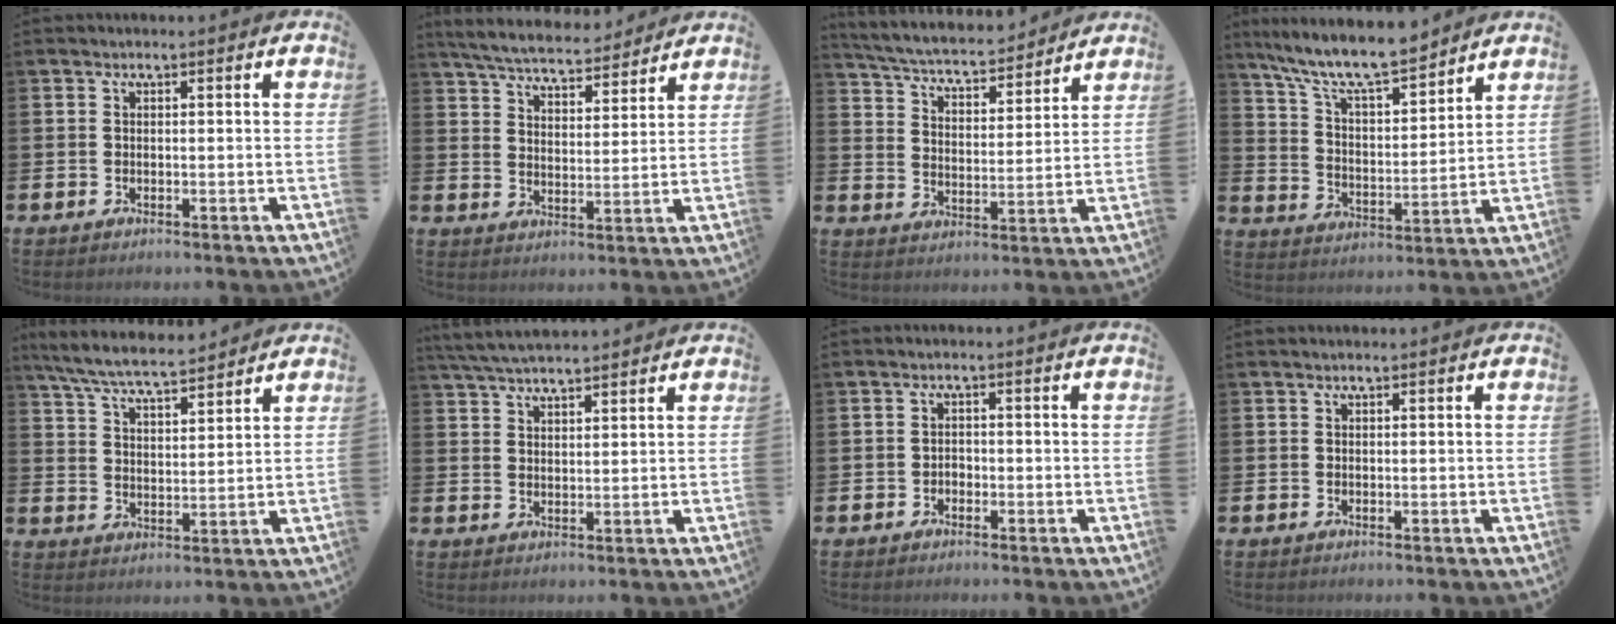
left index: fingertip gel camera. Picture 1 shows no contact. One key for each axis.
{"total": 6.2, "fx": 6.0, "fy": 1.1, "fz": 1.3, "tx": -0.055, "ty": -0.031, "tz": 0.107}
{"total": 5.6, "fx": 5.4, "fy": 0.9, "fz": 1.2, "tx": -0.053, "ty": -0.041, "tz": 0.091}
{"total": 9.9, "fx": 9.0, "fy": 1.6, "fz": 3.7, "tx": -0.106, "ty": -0.056, "tz": 0.159}
{"total": 7.2, "fx": 6.8, "fy": 0.7, "fz": 2.2, "tx": -0.070, "ty": -0.033, "tz": 0.124}
{"total": 4.7, "fx": 4.5, "fy": 0.5, "fz": 1.2, "tx": -0.033, "ty": -0.016, "tz": 0.083}
{"total": 1.1, "fx": -0.7, "fy": 0.8, "fz": 0.3, "tx": -0.004, "ty": 0.002, "tz": -0.017}
{"total": 0.0}